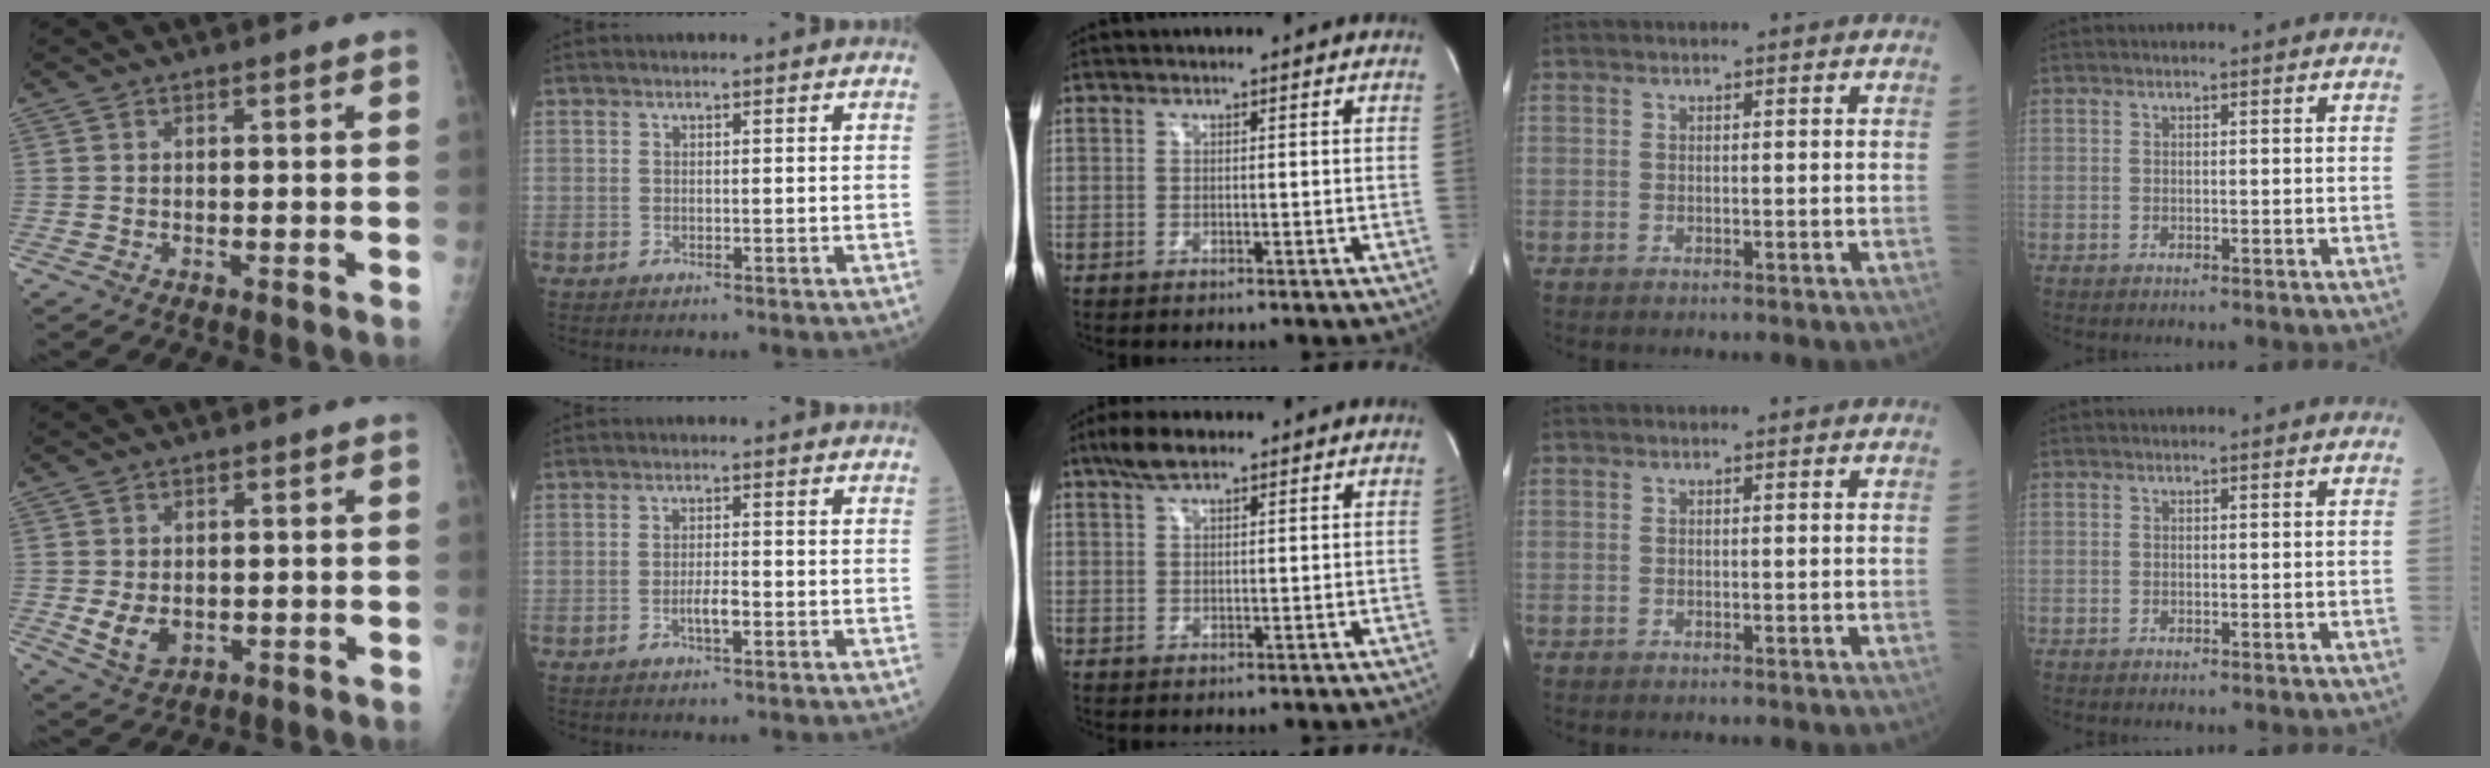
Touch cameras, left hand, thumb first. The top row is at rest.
{"thumb": {"total": 5.0, "force": [-0.4, 3.7, 3.3], "torque": [-0.047, -0.010, 0.006]}, "index": {"total": 2.3, "force": [-1.0, 0.5, 2.0], "torque": [-0.036, 0.001, -0.017]}, "middle": {"total": 4.3, "force": [3.1, 1.3, 2.7], "torque": [-0.062, 0.015, 0.058]}}